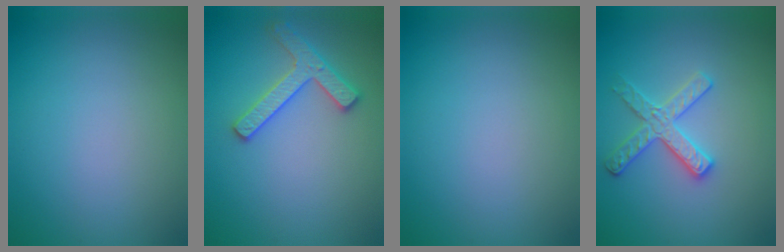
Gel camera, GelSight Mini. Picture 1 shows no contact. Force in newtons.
{"total": 2.8, "press": 2.8, "slide": 0.3}
{"total": 0.0}
{"total": 2.9, "press": 2.8, "slide": 0.6}